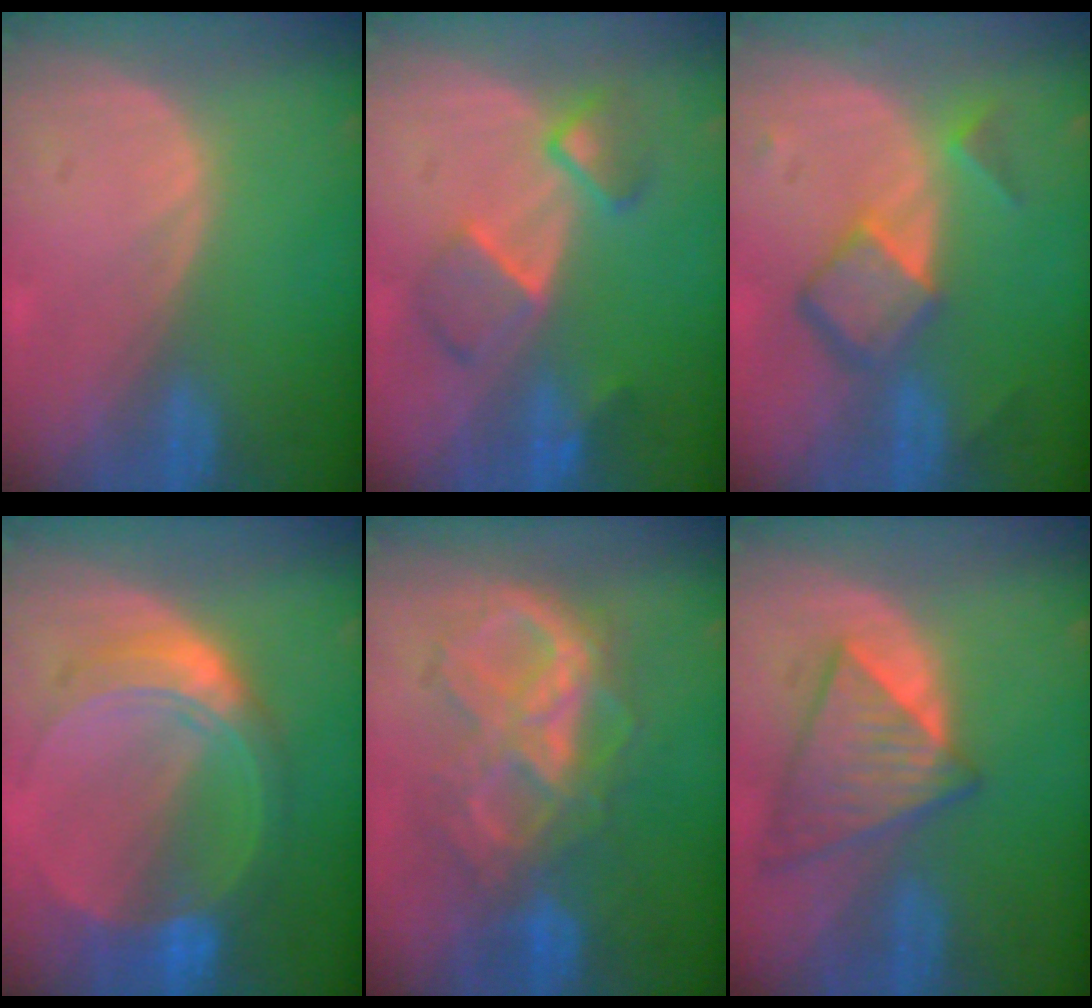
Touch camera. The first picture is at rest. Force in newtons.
{"total": 5.8, "press": 5.8, "slide": 0.2}
{"total": 6.9, "press": 5.9, "slide": 3.5}
{"total": 8.7, "press": 8.7, "slide": 0.7}
{"total": 9.6, "press": 9.5, "slide": 1.0}
{"total": 7.6, "press": 7.3, "slide": 2.2}